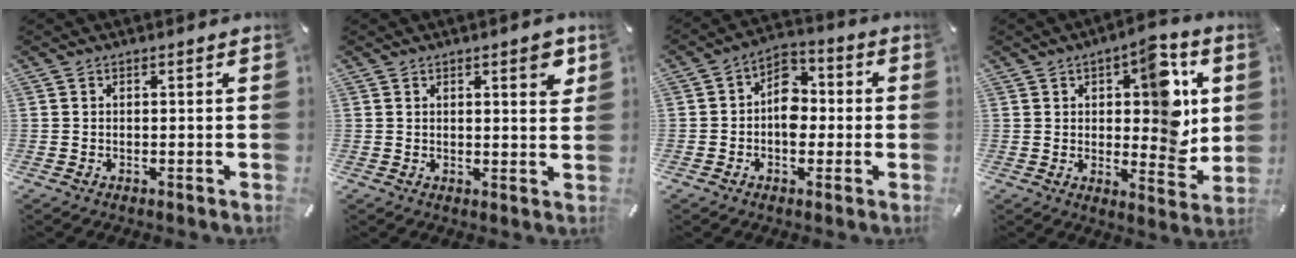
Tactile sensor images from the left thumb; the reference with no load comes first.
{"total": 4.4, "force": [2.4, 1.4, 3.4], "torque": [-0.047, -0.008, 0.036]}
{"total": 8.1, "force": [-1.3, 6.1, 5.2], "torque": [-0.076, 0.016, -0.025]}
{"total": 13.8, "force": [3.9, 6.9, 11.3], "torque": [-0.112, -0.030, 0.060]}